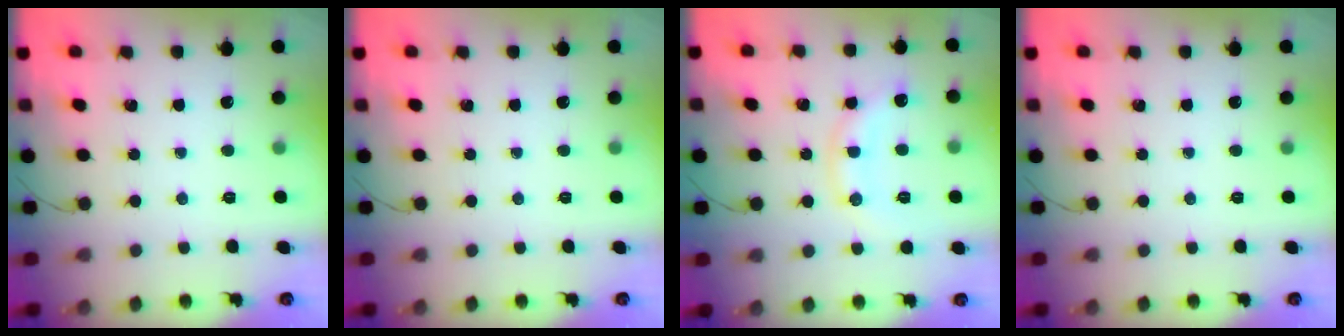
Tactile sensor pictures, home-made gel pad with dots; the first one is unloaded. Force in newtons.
{"total": 0.0}
{"total": 9.9, "press": 9.9, "slide": 0.4}
{"total": 0.0}